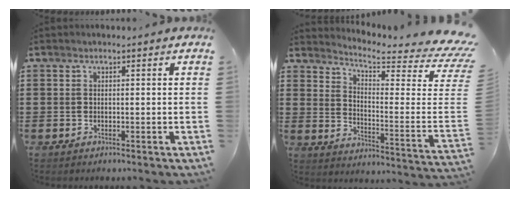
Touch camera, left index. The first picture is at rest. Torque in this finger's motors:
{"motor_torque": [2.14, 0.00, 0.29, 0.02]}